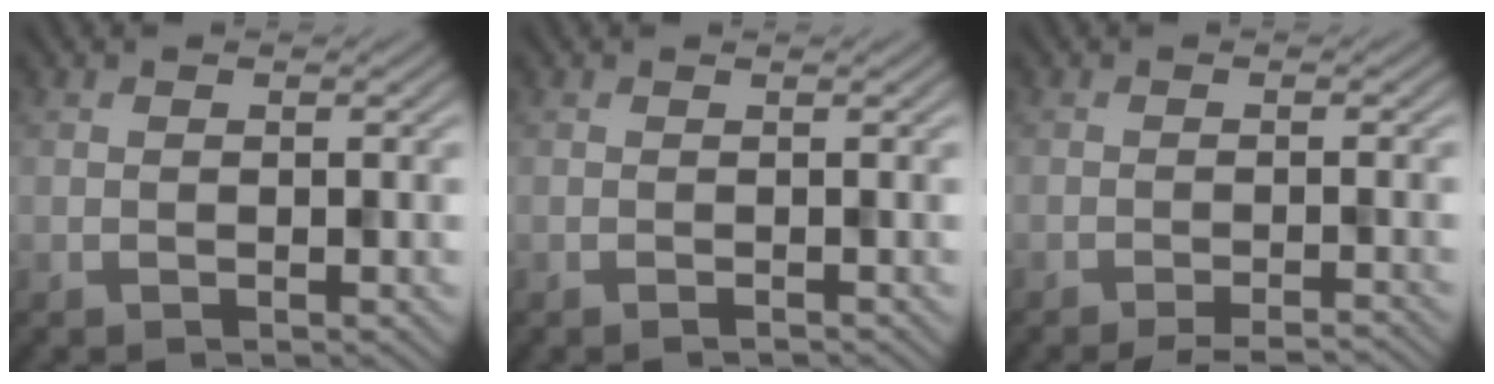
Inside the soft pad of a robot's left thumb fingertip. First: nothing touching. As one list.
[{"total": 0.5, "force": [-0.3, -0.1, 0.4], "torque": [-0.009, 0.000, -0.006]}, {"total": 3.2, "force": [-2.6, 0.3, 1.8], "torque": [-0.030, 0.006, -0.047]}]